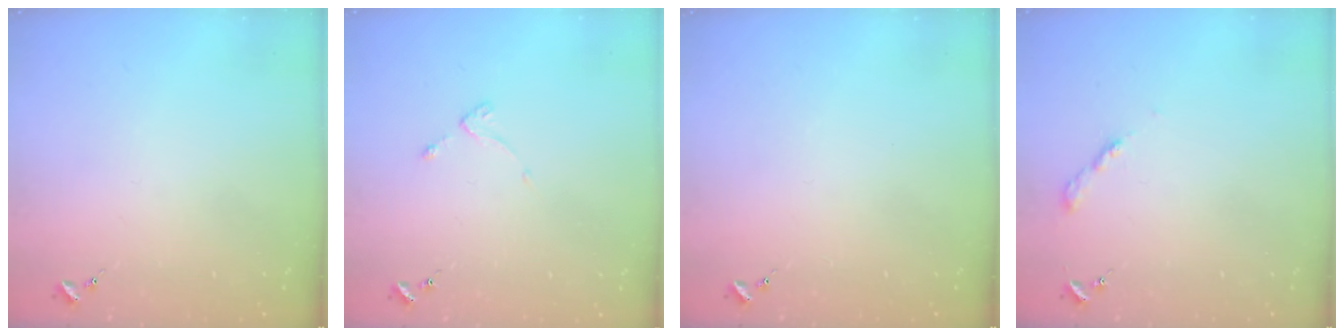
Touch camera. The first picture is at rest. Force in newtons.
{"total": 2.7, "press": 2.6, "slide": 0.5}
{"total": 0.0}
{"total": 3.1, "press": 3.1, "slide": 0.2}